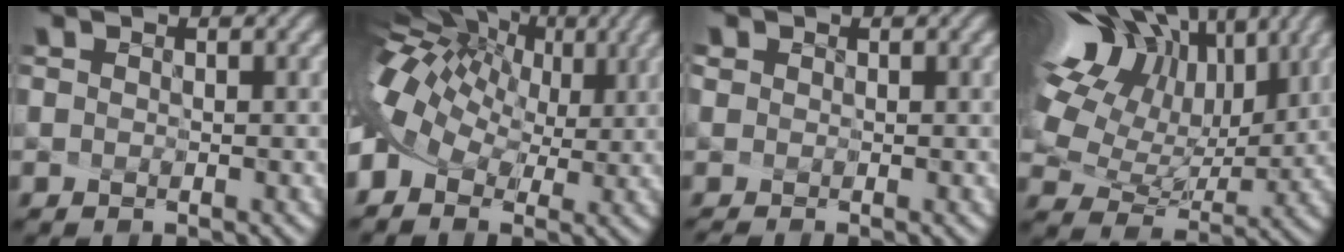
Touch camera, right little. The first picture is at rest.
{"total": 11.5, "force": [4.0, 6.9, 8.3], "torque": [-0.179, 0.021, 0.089]}
{"total": 1.2, "force": [0.1, 1.0, 0.6], "torque": [-0.024, 0.006, 0.009]}
{"total": 15.1, "force": [6.9, 9.1, 9.8], "torque": [-0.216, 0.027, 0.139]}